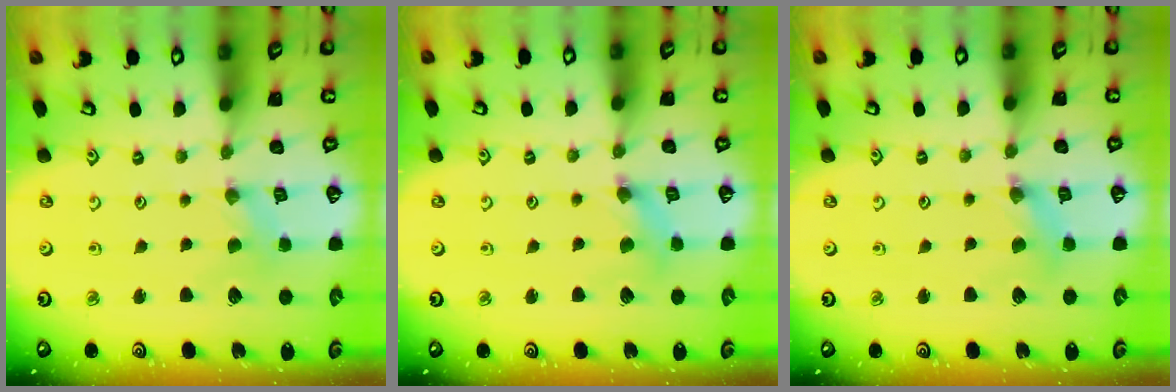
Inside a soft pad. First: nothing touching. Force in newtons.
{"total": 2.4, "press": 2.4, "slide": 0.4}
{"total": 2.5, "press": 2.4, "slide": 0.3}